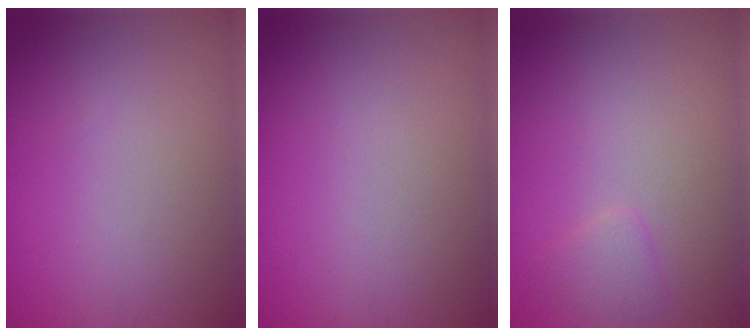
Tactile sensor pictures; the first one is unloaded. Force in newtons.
{"total": 0.0}
{"total": 1.2, "press": 1.2, "slide": 0.1}